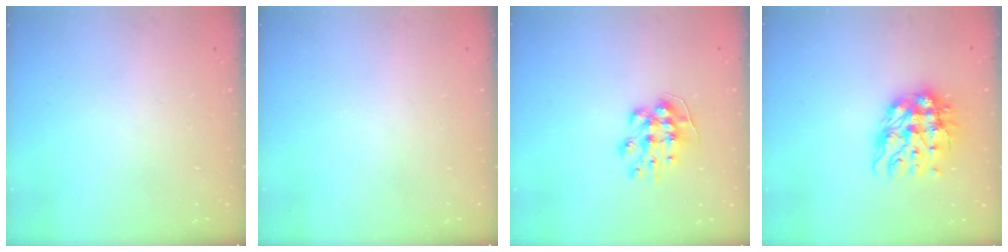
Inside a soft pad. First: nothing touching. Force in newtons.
{"total": 0.0}
{"total": 9.2, "press": 9.2, "slide": 0.2}
{"total": 12.6, "press": 12.5, "slide": 1.3}